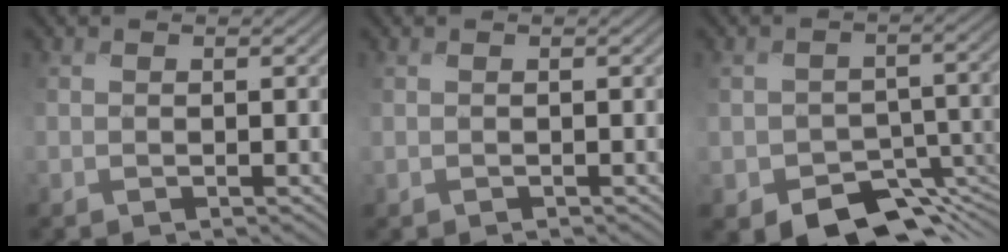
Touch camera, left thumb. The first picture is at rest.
{"total": 0.0}
{"total": 9.0, "force": [-5.9, 5.3, 4.3], "torque": [-0.062, -0.032, -0.092]}